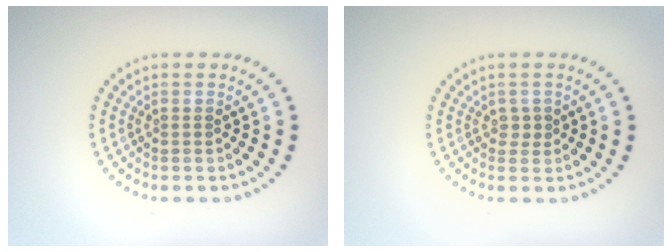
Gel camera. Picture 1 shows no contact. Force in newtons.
{"total": 0.8, "press": 0.7, "slide": 0.3}